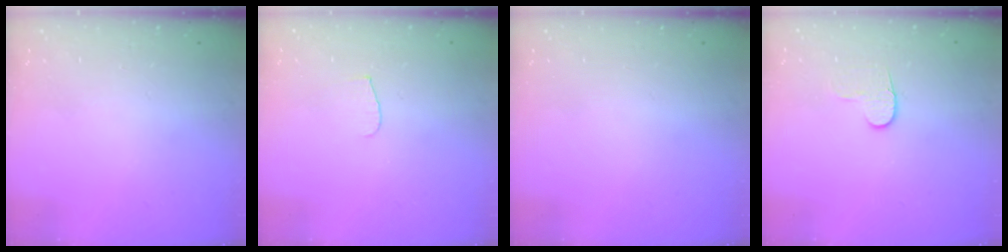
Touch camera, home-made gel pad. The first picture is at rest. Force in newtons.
{"total": 4.3, "press": 4.2, "slide": 0.4}
{"total": 0.0}
{"total": 6.2, "press": 6.1, "slide": 0.6}